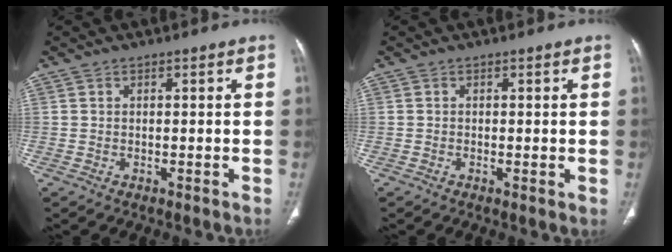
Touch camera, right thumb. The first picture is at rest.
{"total": 0.7, "force": [-0.1, 0.2, 0.7], "torque": [-0.015, -0.004, -0.004]}